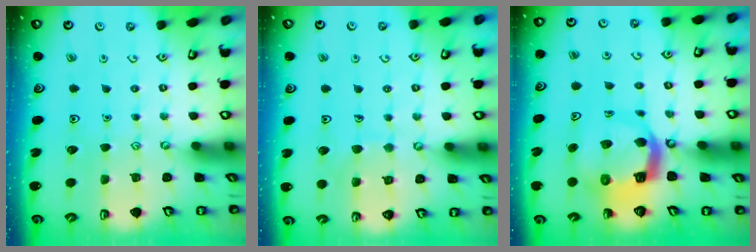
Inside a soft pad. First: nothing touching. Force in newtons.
{"total": 6.4, "press": 6.4, "slide": 0.4}
{"total": 10.4, "press": 10.4, "slide": 1.3}